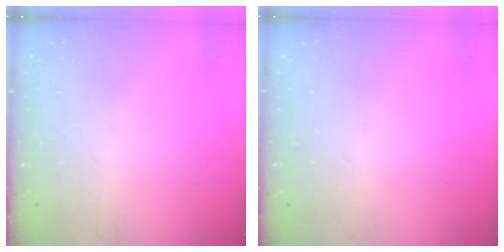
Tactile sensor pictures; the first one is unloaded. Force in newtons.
{"total": 0.0}